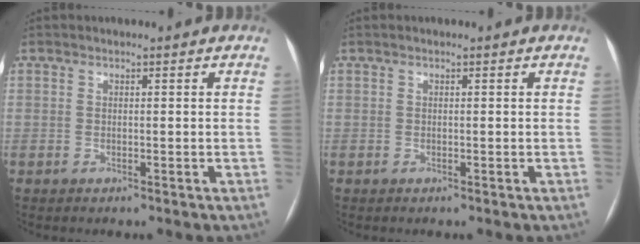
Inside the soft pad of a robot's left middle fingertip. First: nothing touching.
{"total": 0.0}